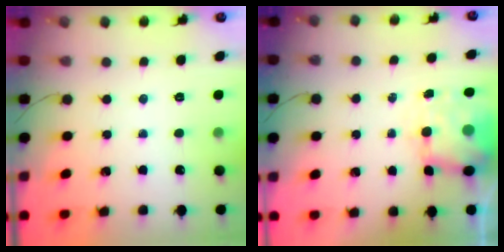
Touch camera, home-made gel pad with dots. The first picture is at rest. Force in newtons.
{"total": 6.7, "press": 6.5, "slide": 1.4}